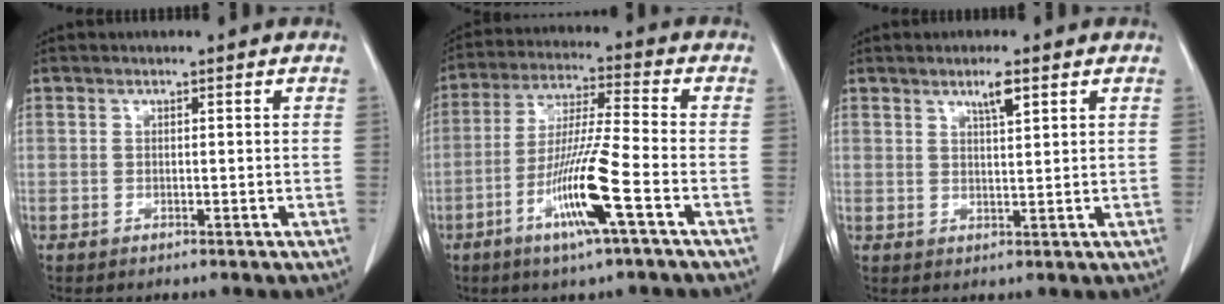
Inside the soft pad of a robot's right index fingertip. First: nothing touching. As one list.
[{"total": 12.1, "force": [-5.0, -0.5, 11.0], "torque": [-0.217, -0.014, -0.098]}, {"total": 2.9, "force": [1.8, 0.3, 2.3], "torque": [-0.044, -0.001, 0.032]}]